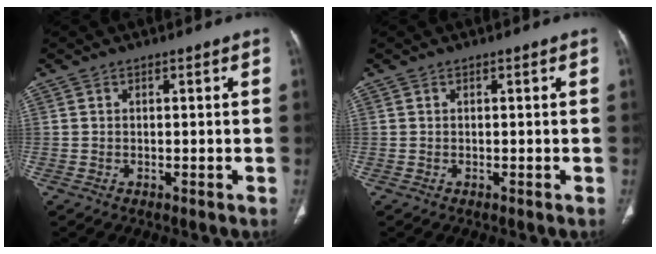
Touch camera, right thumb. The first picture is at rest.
{"total": 0.0}